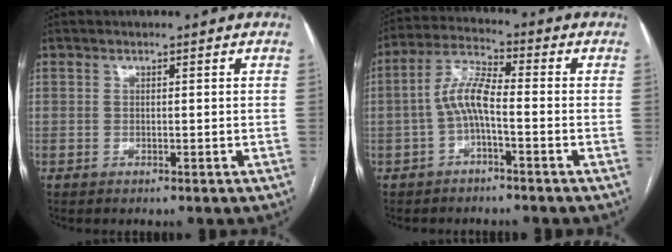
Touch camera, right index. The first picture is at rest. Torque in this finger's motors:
{"motor_torque": [0.69, 0.28, 0.59, 0.16]}